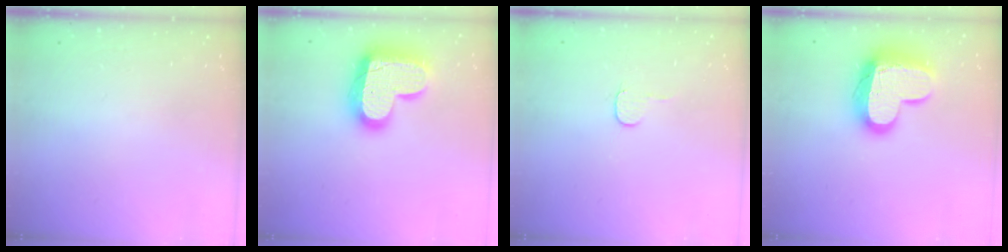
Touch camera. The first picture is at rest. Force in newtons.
{"total": 20.2, "press": 20.1, "slide": 1.3}
{"total": 4.4, "press": 4.4, "slide": 0.3}
{"total": 15.7, "press": 15.7, "slide": 1.2}